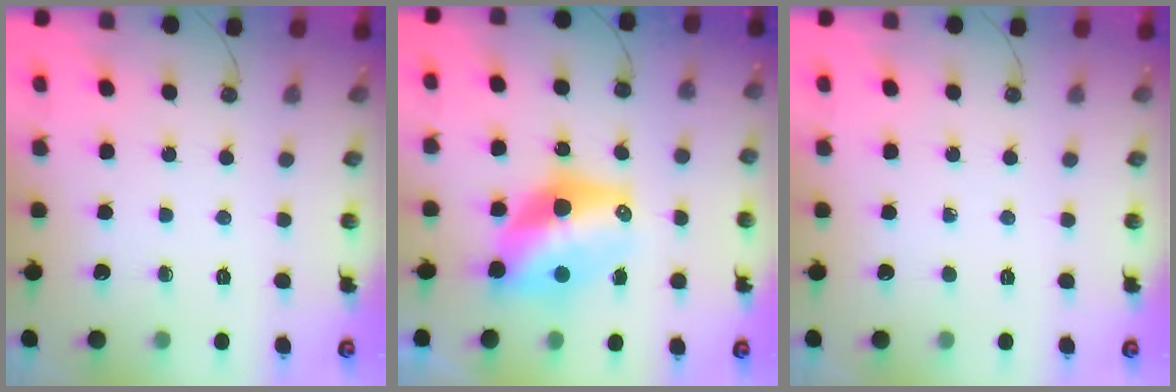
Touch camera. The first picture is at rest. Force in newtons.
{"total": 11.9, "press": 11.8, "slide": 1.2}
{"total": 0.0}